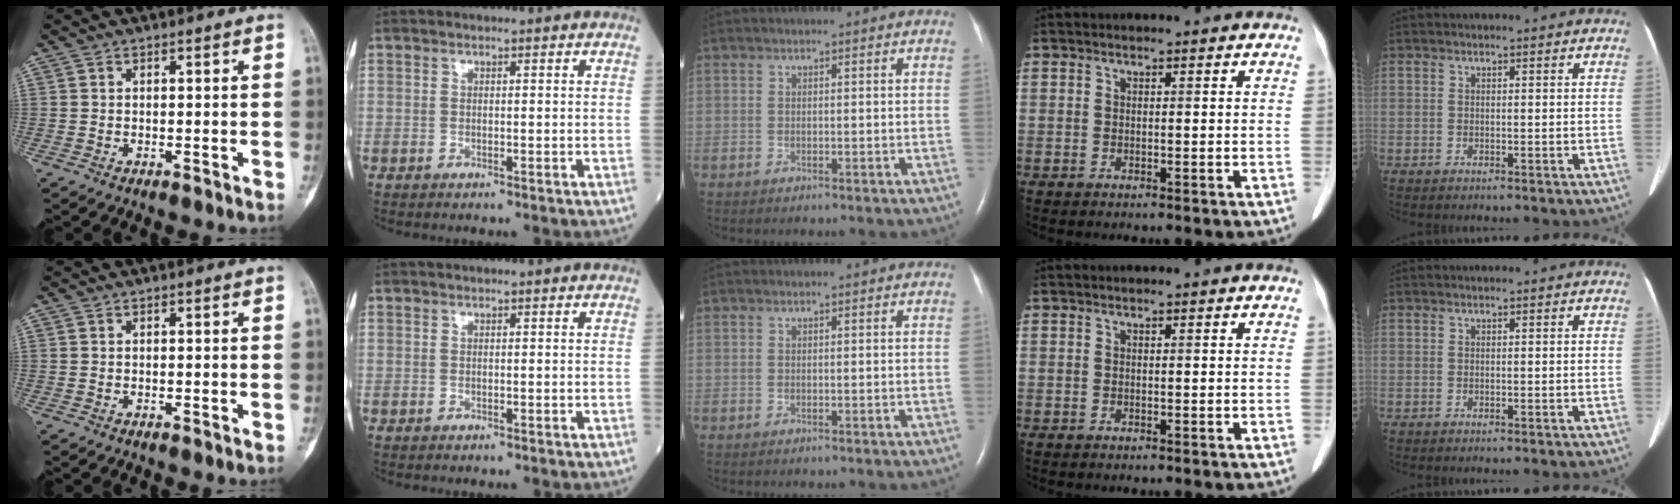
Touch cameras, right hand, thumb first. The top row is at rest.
{}